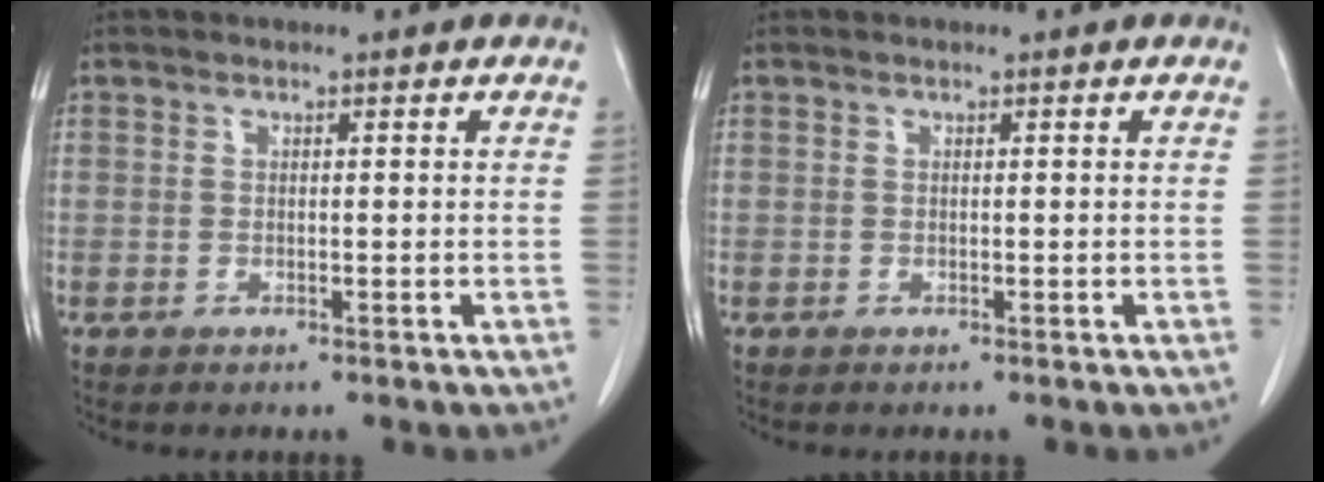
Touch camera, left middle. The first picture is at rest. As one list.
[{"total": 0.0}]